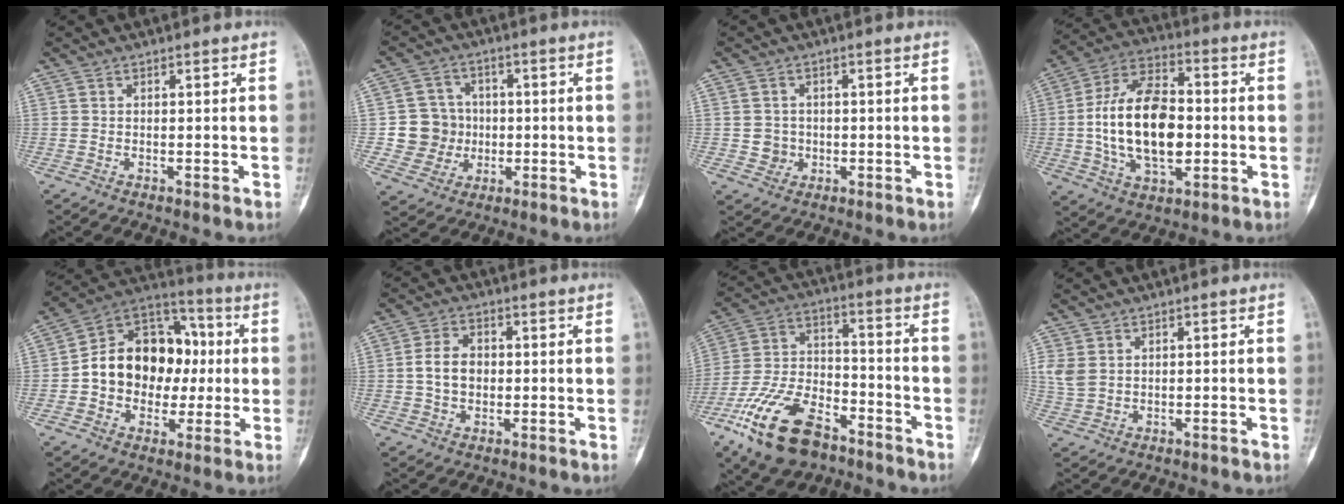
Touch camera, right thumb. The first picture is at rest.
{"total": 8.3, "force": [-0.5, 8.1, 1.7], "torque": [0.008, 0.014, -0.007]}
{"total": 3.4, "force": [-0.3, 3.3, 0.9], "torque": [0.009, 0.006, -0.002]}
{"total": 18.9, "force": [-1.1, 10.6, 15.6], "torque": [-0.269, 0.020, -0.018]}
{"total": 18.0, "force": [-0.2, 14.0, 11.4], "torque": [-0.130, 0.039, -0.007]}
{"total": 6.0, "force": [-0.1, 4.4, 4.1], "torque": [-0.062, 0.010, -0.004]}
{"total": 18.7, "force": [-11.4, 9.4, 11.4], "torque": [-0.217, 0.063, -0.206]}
{"total": 3.6, "force": [0.9, 2.7, 2.2], "torque": [-0.049, 0.003, 0.025]}